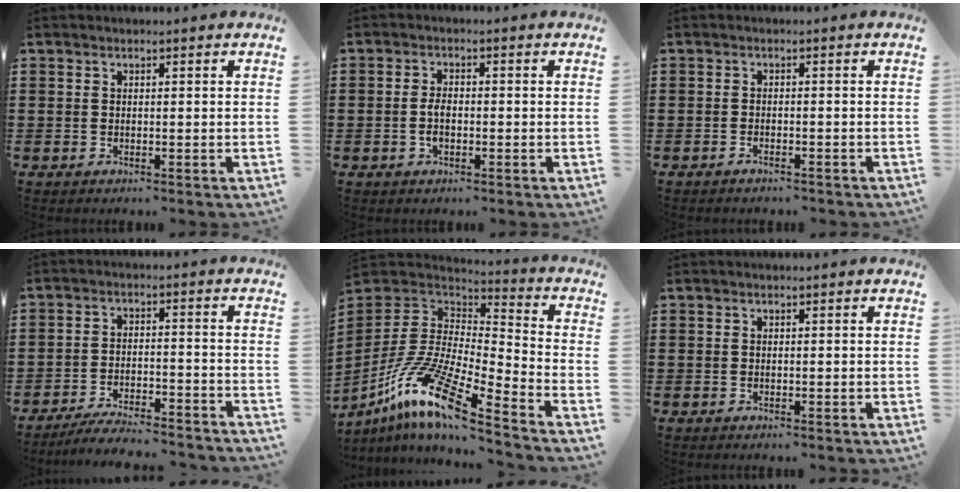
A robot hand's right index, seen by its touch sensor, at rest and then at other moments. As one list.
[{"total": 2.6, "force": [-0.6, 1.1, 2.2], "torque": [-0.052, -0.003, -0.012]}, {"total": 1.1, "force": [-1.1, 0.1, 0.2], "torque": [-0.007, 0.001, -0.023]}, {"total": 5.5, "force": [-5.2, 0.2, 1.7], "torque": [-0.035, -0.003, -0.102]}, {"total": 14.5, "force": [-9.9, 2.4, 10.4], "torque": [-0.226, 0.003, -0.197]}, {"total": 0.0}]